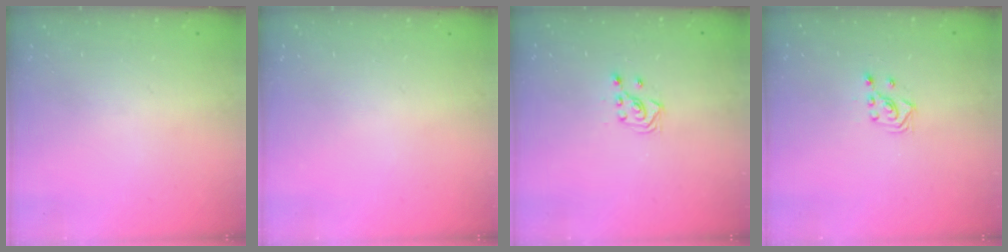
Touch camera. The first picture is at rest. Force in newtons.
{"total": 0.0}
{"total": 3.0, "press": 2.8, "slide": 1.0}
{"total": 2.9, "press": 2.7, "slide": 1.0}